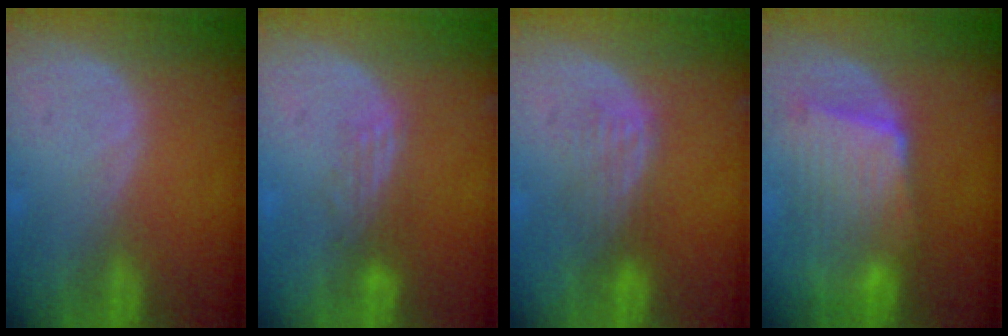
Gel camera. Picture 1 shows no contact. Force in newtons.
{"total": 2.8, "press": 2.6, "slide": 1.2}
{"total": 4.4, "press": 3.7, "slide": 2.4}
{"total": 9.6, "press": 8.7, "slide": 4.1}